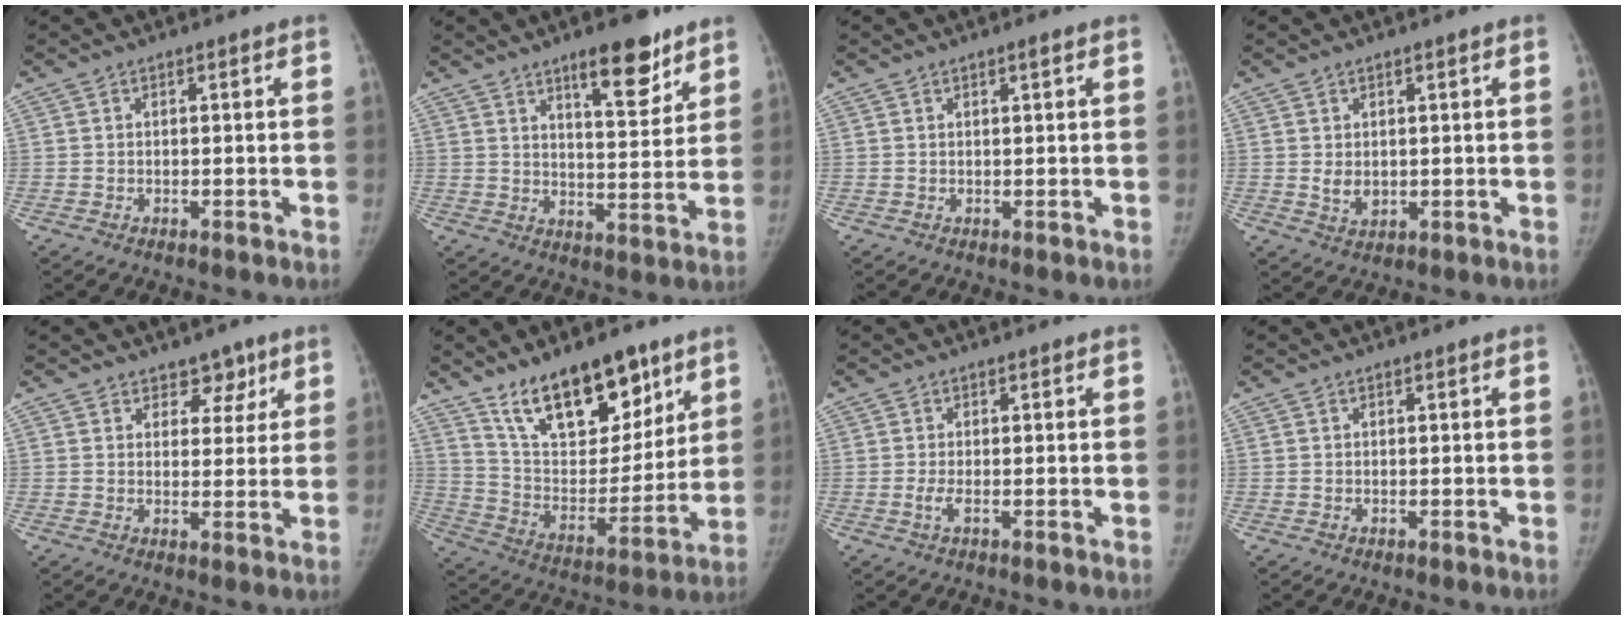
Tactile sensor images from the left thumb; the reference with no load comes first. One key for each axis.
{"total": 11.0, "fx": 7.4, "fy": 3.5, "fz": 7.3, "tx": -0.080, "ty": -0.049, "tz": 0.113}
{"total": 0.7, "fx": 0.4, "fy": 0.0, "fz": 0.5, "tx": -0.008, "ty": -0.001, "tz": 0.007}
{"total": 3.0, "fx": 0.4, "fy": 2.2, "fz": 2.0, "tx": -0.027, "ty": -0.009, "tz": 0.016}
{"total": 4.8, "fx": 3.3, "fy": 3.2, "fz": 1.6, "tx": 0.015, "ty": -0.017, "tz": 0.046}
{"total": 20.3, "fx": 13.5, "fy": 9.2, "fz": 12.0, "tx": -0.140, "ty": -0.072, "tz": 0.240}
{"total": 1.5, "fx": -0.4, "fy": 0.3, "fz": 1.5, "tx": -0.038, "ty": -0.006, "tz": -0.011}
{"total": 0.0}